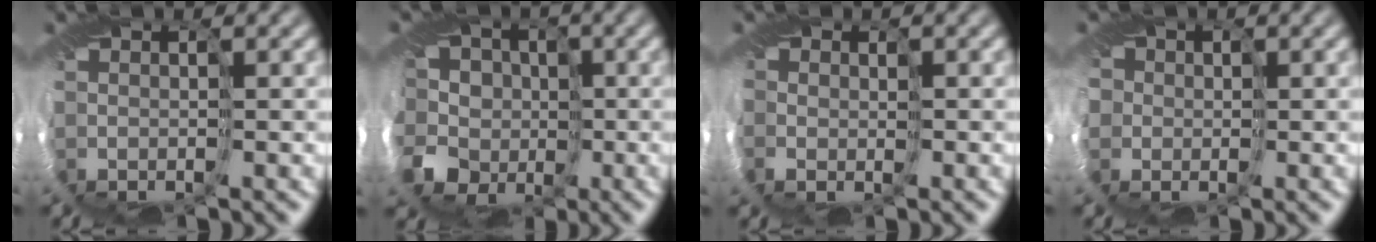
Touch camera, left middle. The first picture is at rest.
{"total": 9.3, "force": [-0.8, 8.4, 3.9], "torque": [-0.101, 0.022, -0.065]}
{"total": 1.6, "force": [-0.6, 1.5, -0.2], "torque": [0.002, -0.005, -0.012]}
{"total": 4.9, "force": [0.1, 4.8, 1.1], "torque": [-0.052, 0.016, -0.040]}